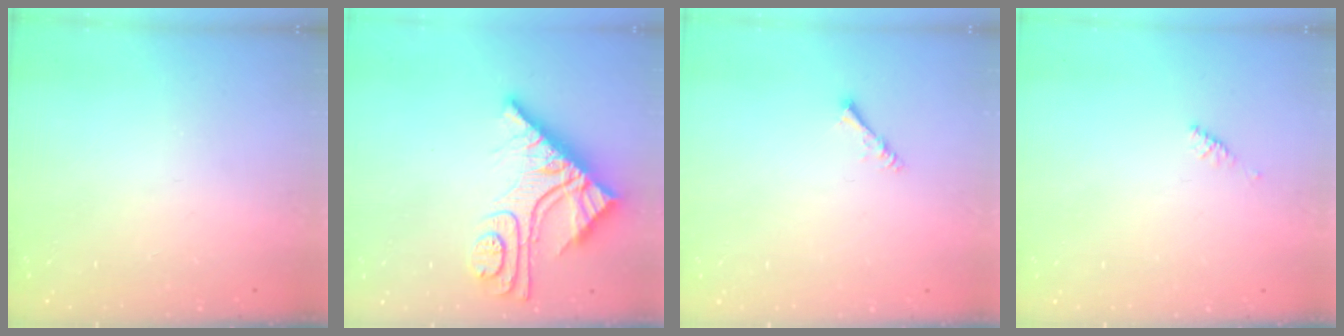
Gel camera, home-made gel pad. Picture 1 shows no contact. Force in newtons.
{"total": 13.6, "press": 13.6, "slide": 1.3}
{"total": 1.6, "press": 1.5, "slide": 0.3}
{"total": 2.4, "press": 2.3, "slide": 0.7}